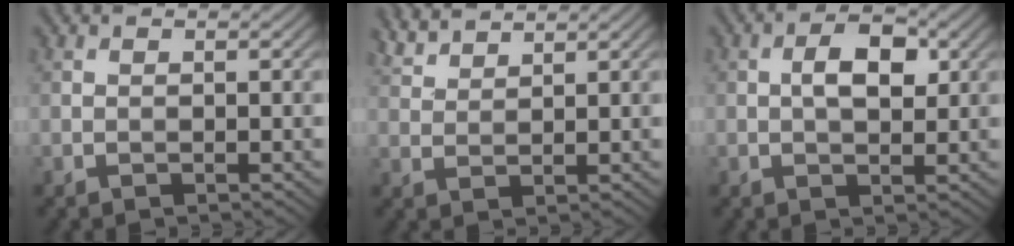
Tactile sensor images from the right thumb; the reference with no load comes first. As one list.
[{"total": 3.4, "force": [3.1, 0.7, 1.2], "torque": [-0.030, 0.004, 0.070]}, {"total": 4.6, "force": [0.8, 2.4, 3.9], "torque": [-0.070, 0.005, 0.011]}]